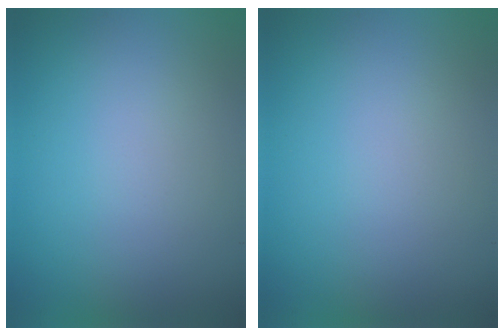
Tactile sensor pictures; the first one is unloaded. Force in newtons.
{"total": 0.0}